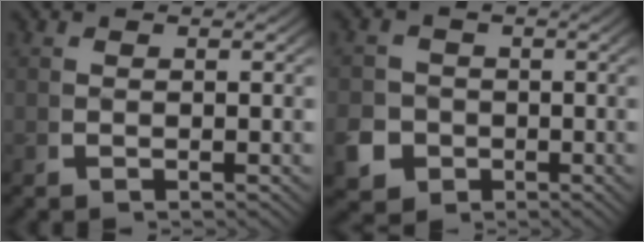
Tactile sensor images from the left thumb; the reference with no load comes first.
{"total": 7.4, "force": [-2.3, 6.6, 2.6], "torque": [-0.057, -0.031, -0.033]}